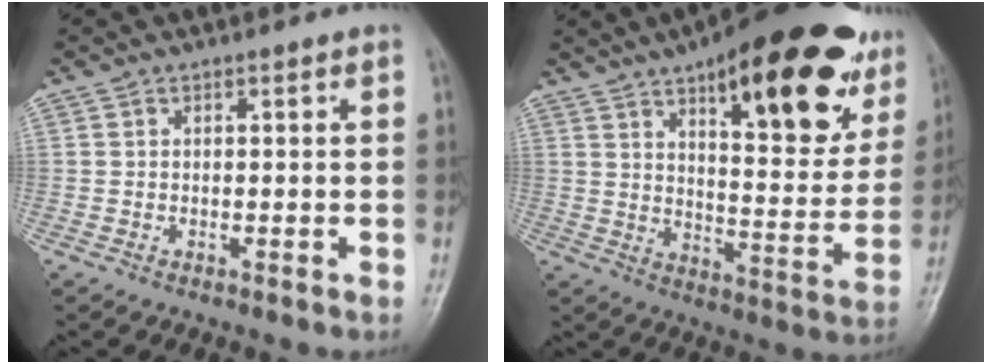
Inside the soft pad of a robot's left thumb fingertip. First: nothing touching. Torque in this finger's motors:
{"motor_torque": [1.29, 1.36, 1.57, -1.20, 0.25]}